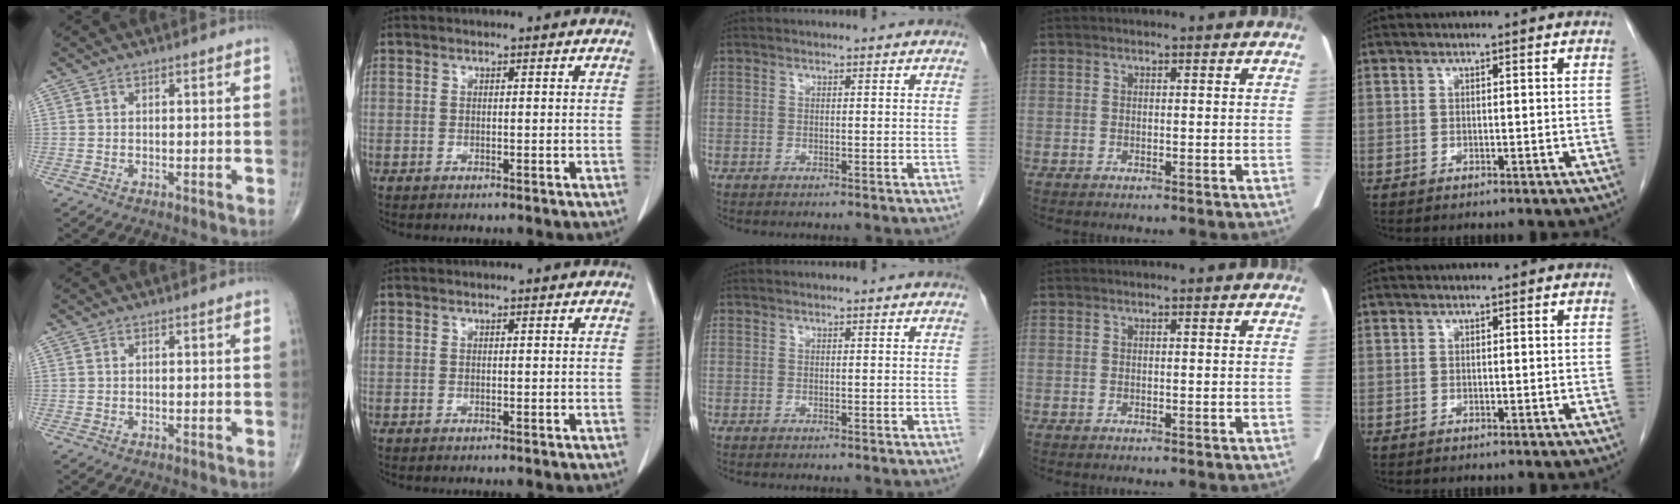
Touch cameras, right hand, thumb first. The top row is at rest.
{}